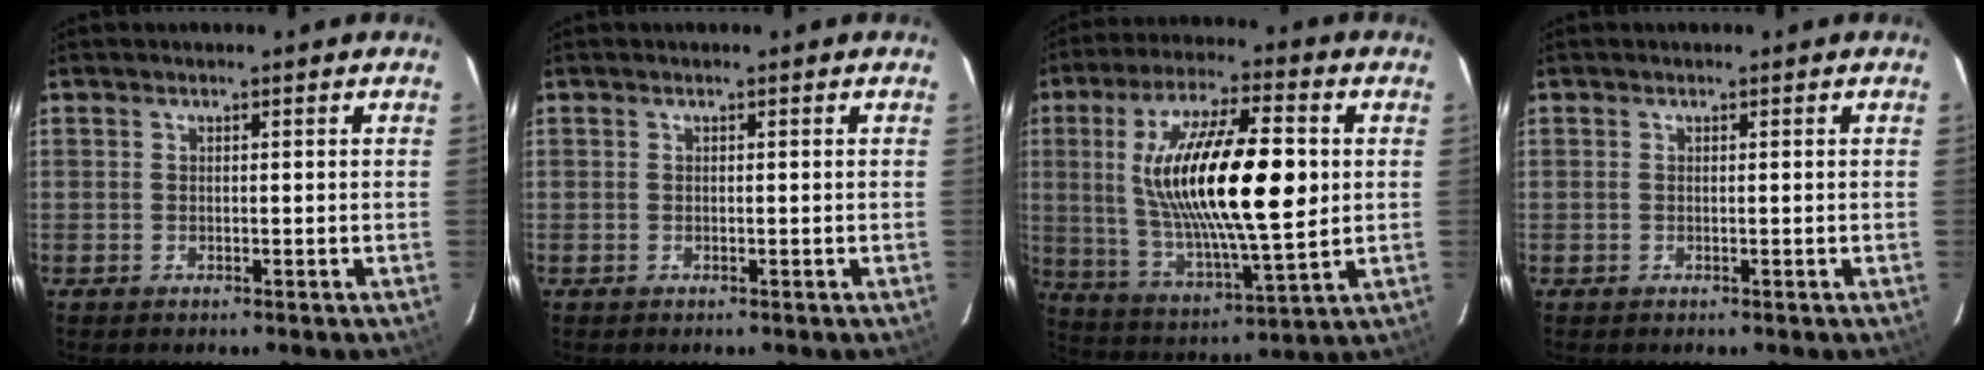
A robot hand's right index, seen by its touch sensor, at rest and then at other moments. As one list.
[{"total": 0.0}, {"total": 22.6, "force": [3.1, 6.2, 21.5], "torque": [-0.398, 0.003, 0.063]}, {"total": 0.0}]